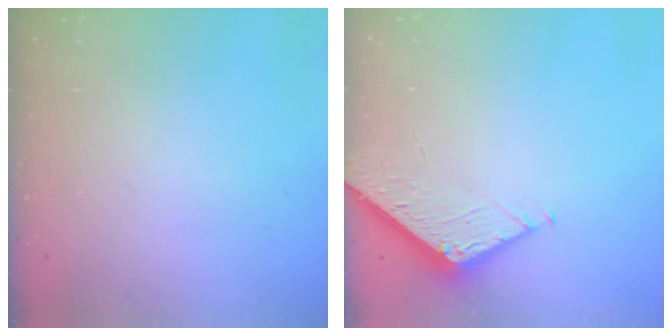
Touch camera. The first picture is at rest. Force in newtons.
{"total": 4.6, "press": 4.6, "slide": 0.5}